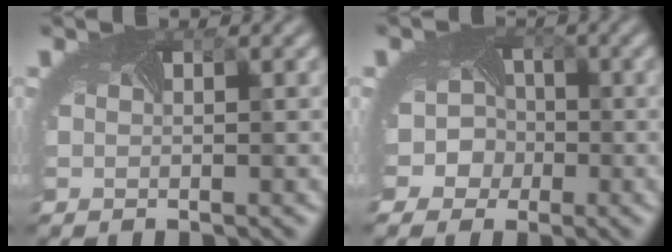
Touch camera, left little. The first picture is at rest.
{"total": 6.0, "force": [-1.4, 5.5, 2.0], "torque": [-0.023, 0.009, -0.053]}